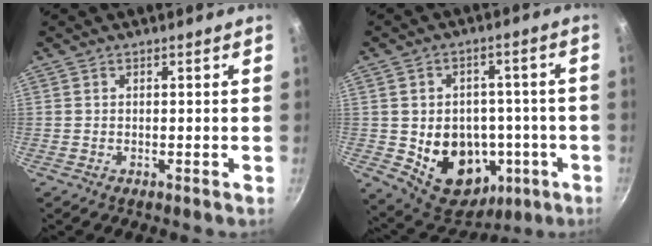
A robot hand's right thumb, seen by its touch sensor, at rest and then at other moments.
{"total": 15.9, "force": [-3.7, 11.9, 10.0], "torque": [-0.113, 0.020, -0.030]}